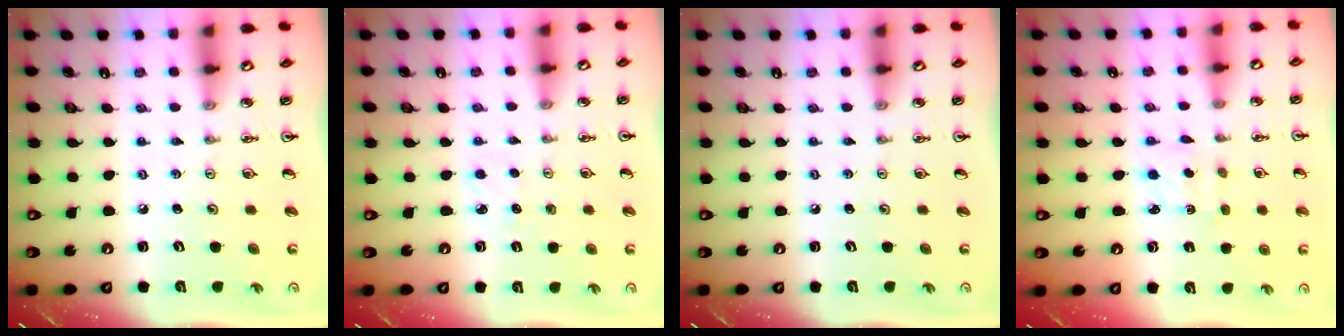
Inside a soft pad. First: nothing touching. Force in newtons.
{"total": 3.2, "press": 3.1, "slide": 0.4}
{"total": 0.0}
{"total": 2.0, "press": 1.9, "slide": 0.7}